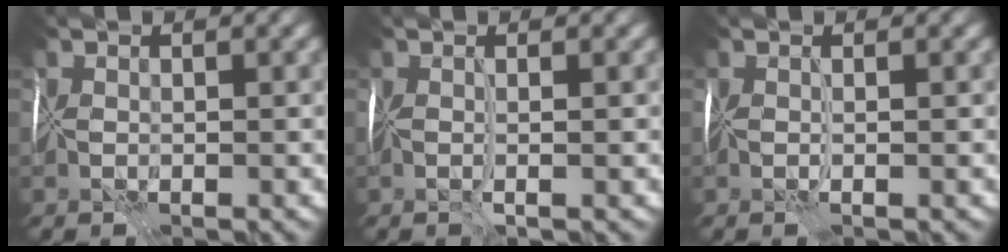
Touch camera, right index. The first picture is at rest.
{"total": 1.7, "force": [0.0, 0.1, 1.7], "torque": [-0.028, -0.002, -0.003]}
{"total": 1.3, "force": [0.1, 0.1, 1.3], "torque": [-0.019, -0.002, -0.001]}